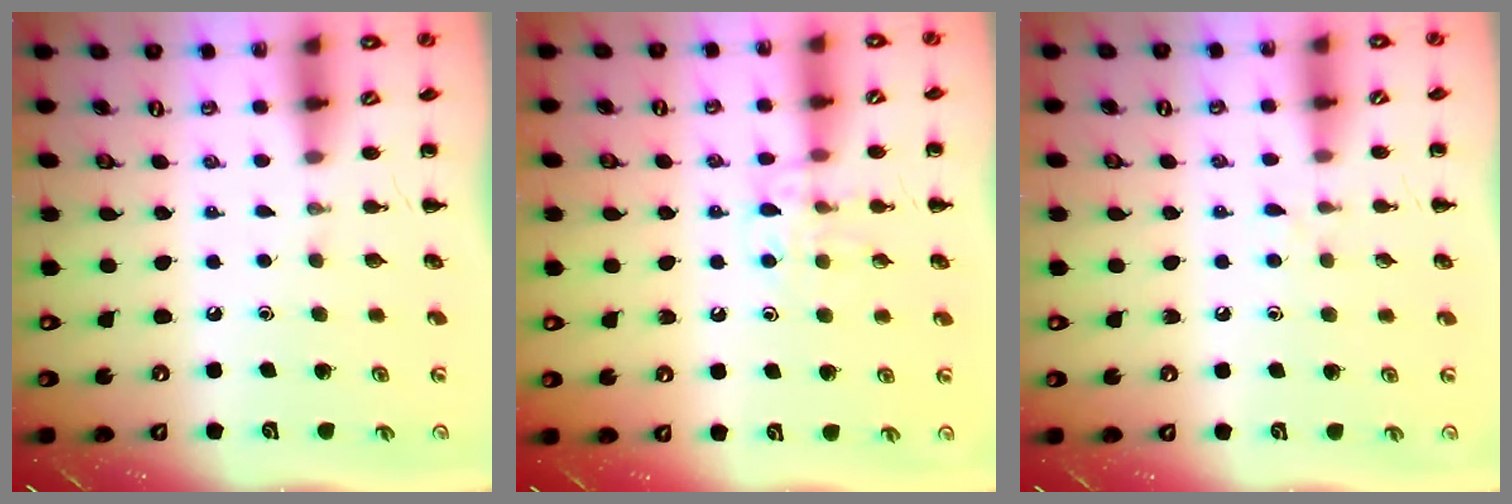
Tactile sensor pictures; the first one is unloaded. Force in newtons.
{"total": 9.2, "press": 9.1, "slide": 1.4}
{"total": 4.8, "press": 4.4, "slide": 1.9}